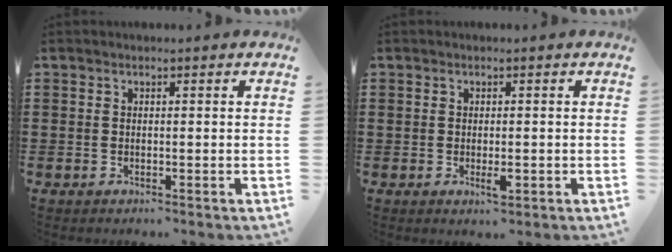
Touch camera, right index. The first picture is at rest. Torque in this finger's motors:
{"motor_torque": [0.14, 0.17, 0.10, 0.04]}